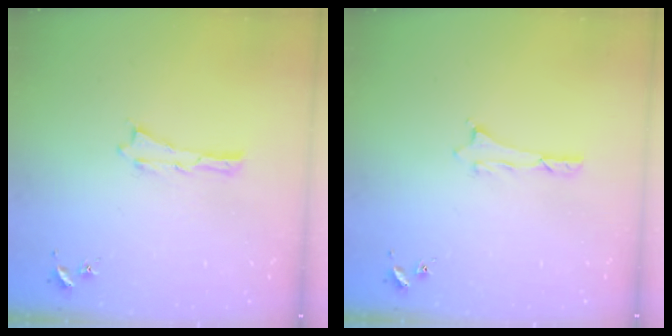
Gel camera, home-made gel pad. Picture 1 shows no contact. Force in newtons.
{"total": 0.6, "press": 0.5, "slide": 0.2}